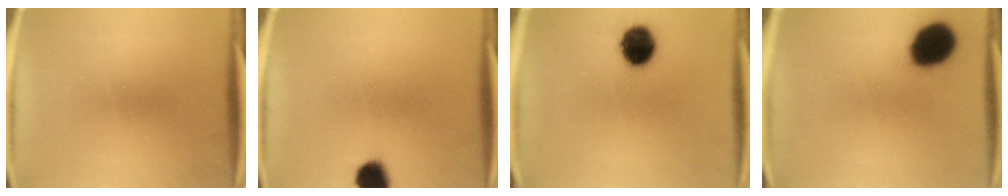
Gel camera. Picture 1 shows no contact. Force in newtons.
{"total": 7.1}
{"total": 10.7}
{"total": 14.4}